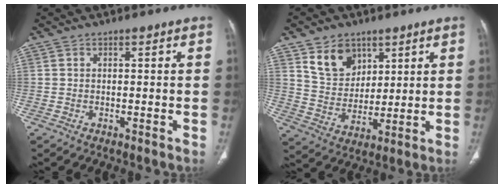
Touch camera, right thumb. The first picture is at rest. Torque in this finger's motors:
{"motor_torque": [0.64, 1.32, 0.29, -0.12, 0.01]}